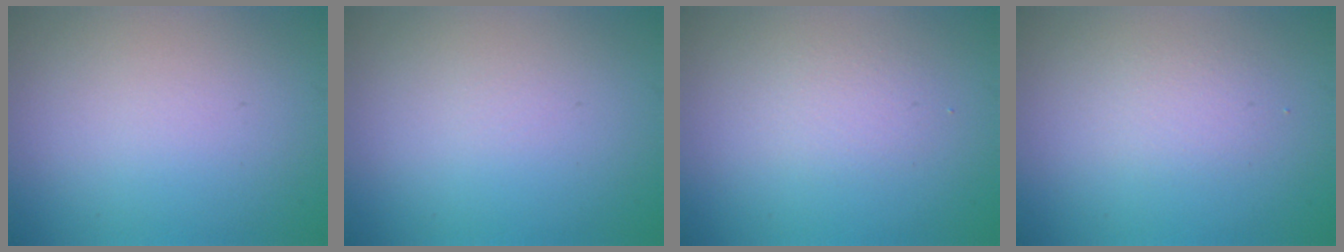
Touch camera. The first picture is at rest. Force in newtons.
{"total": 0.0}
{"total": 1.3, "press": 1.3, "slide": 0.0}
{"total": 1.3, "press": 1.3, "slide": 0.0}